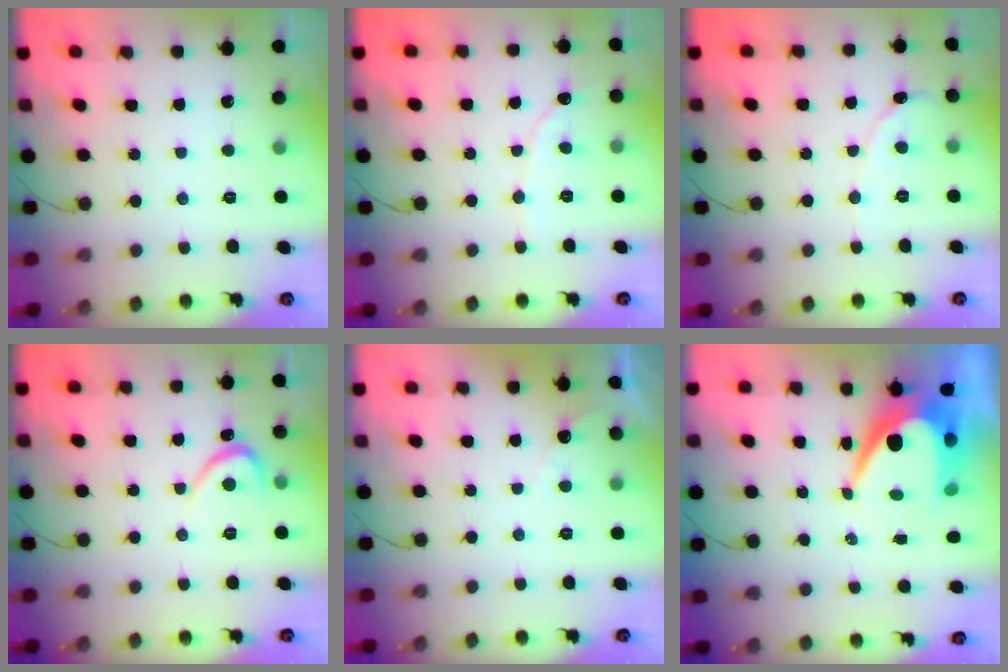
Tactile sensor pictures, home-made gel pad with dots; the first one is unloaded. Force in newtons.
{"total": 2.2, "press": 2.2, "slide": 0.2}
{"total": 2.1, "press": 2.1, "slide": 0.2}
{"total": 3.2, "press": 3.2, "slide": 0.2}
{"total": 2.6, "press": 2.6, "slide": 0.1}
{"total": 10.5, "press": 10.5, "slide": 0.7}